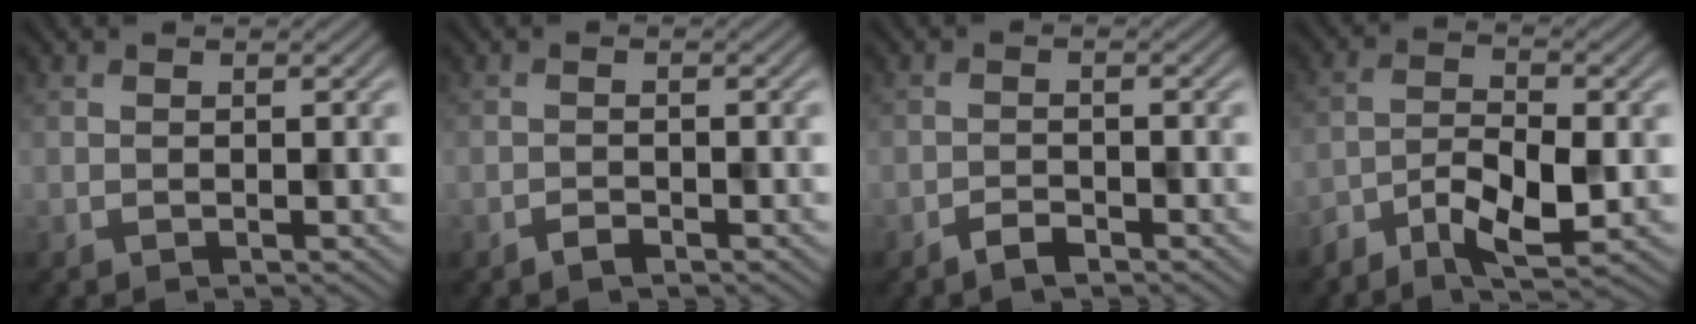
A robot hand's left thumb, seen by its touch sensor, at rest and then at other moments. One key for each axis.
{"total": 1.1, "fx": -0.9, "fy": 0.4, "fz": 0.5, "tx": -0.010, "ty": 0.001, "tz": -0.018}
{"total": 1.8, "fx": -1.5, "fy": 0.5, "fz": 0.9, "tx": -0.016, "ty": 0.002, "tz": -0.030}
{"total": 6.3, "fx": -3.4, "fy": 2.2, "fz": 4.8, "tx": -0.092, "ty": -0.002, "tz": -0.067}